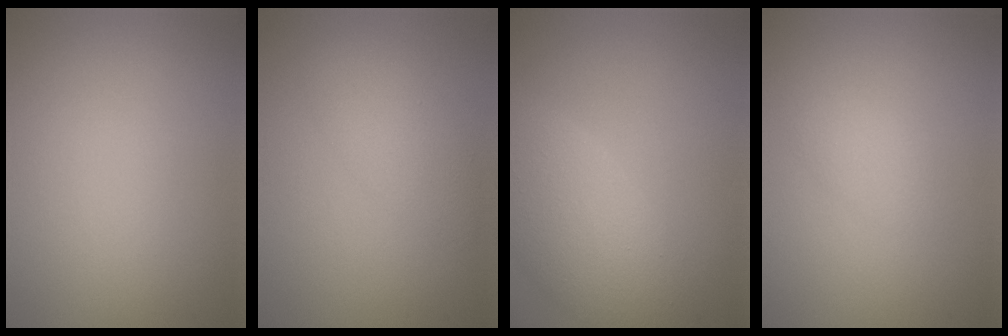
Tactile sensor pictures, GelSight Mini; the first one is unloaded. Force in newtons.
{"total": 2.8, "press": 2.8, "slide": 0.1}
{"total": 5.5, "press": 5.5, "slide": 0.4}
{"total": 1.3, "press": 1.3, "slide": 0.1}